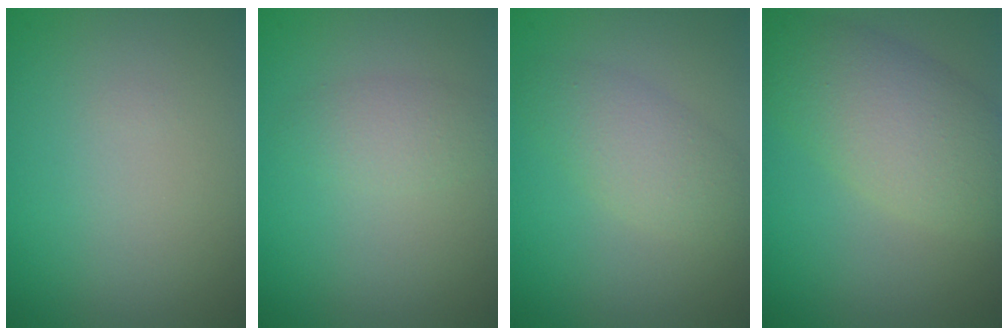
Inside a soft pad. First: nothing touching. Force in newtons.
{"total": 1.8, "press": 1.8, "slide": 0.0}
{"total": 2.9, "press": 2.9, "slide": 0.1}
{"total": 6.1, "press": 6.1, "slide": 0.1}